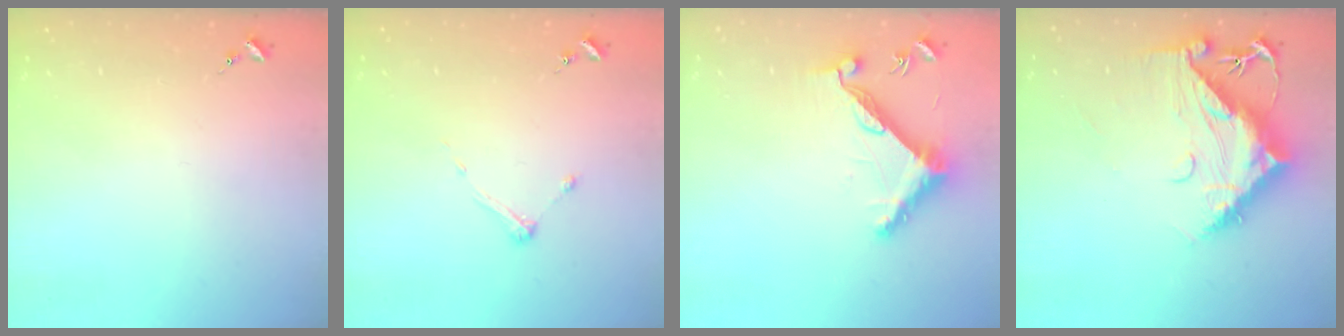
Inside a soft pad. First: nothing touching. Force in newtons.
{"total": 3.9, "press": 3.8, "slide": 0.4}
{"total": 11.1, "press": 11.0, "slide": 0.7}
{"total": 15.4, "press": 15.3, "slide": 1.6}